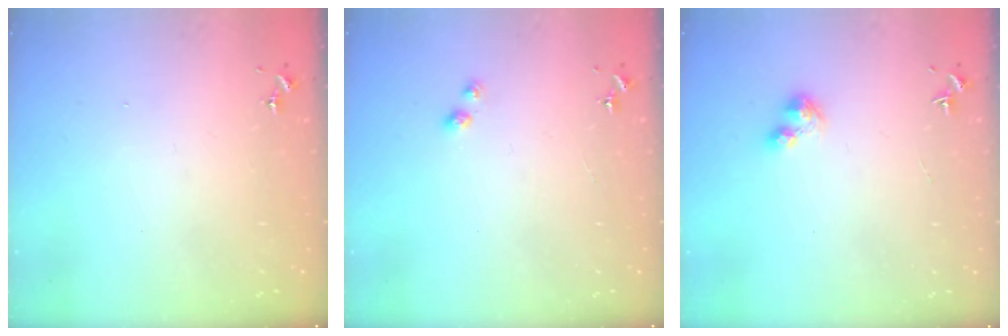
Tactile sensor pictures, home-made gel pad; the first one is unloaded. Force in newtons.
{"total": 2.9, "press": 2.9, "slide": 0.5}
{"total": 3.5, "press": 3.5, "slide": 0.4}